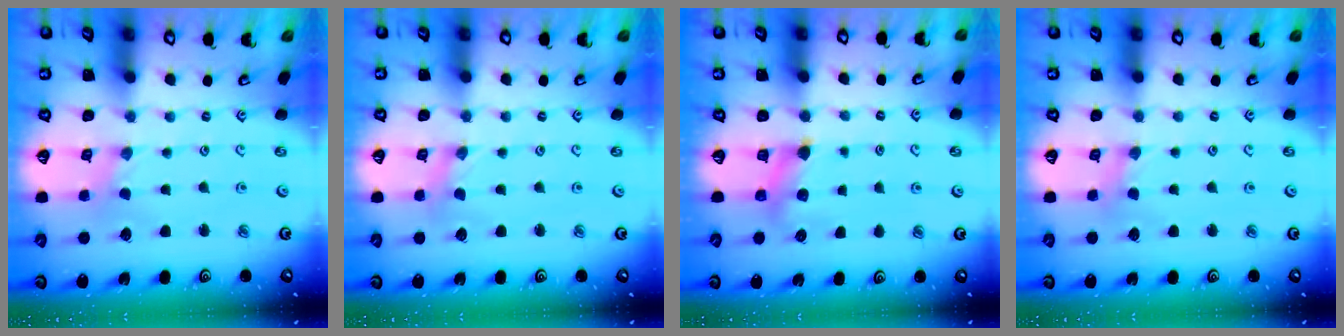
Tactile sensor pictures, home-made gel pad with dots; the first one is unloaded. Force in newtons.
{"total": 0.0}
{"total": 5.6, "press": 5.6, "slide": 0.6}
{"total": 1.4, "press": 1.4, "slide": 0.3}